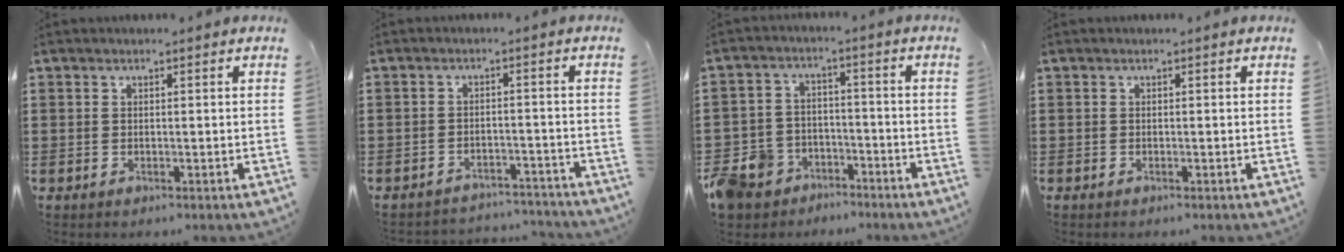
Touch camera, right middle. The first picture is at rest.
{"total": 3.3, "force": [-3.3, 0.4, -0.3], "torque": [-0.002, 0.001, -0.073]}
{"total": 7.7, "force": [-6.3, 4.3, 1.1], "torque": [-0.056, 0.021, -0.131]}
{"total": 0.0}